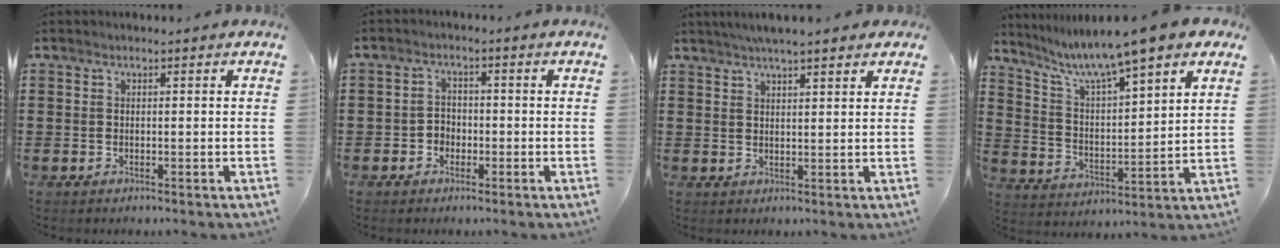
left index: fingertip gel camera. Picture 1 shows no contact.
{"total": 2.3, "force": [-1.3, 1.8, 0.6], "torque": [-0.018, 0.007, -0.030]}
{"total": 3.7, "force": [3.1, 0.3, 2.0], "torque": [-0.046, 0.005, 0.056]}
{"total": 7.7, "force": [6.6, -0.1, 3.9], "torque": [-0.104, -0.035, 0.103]}